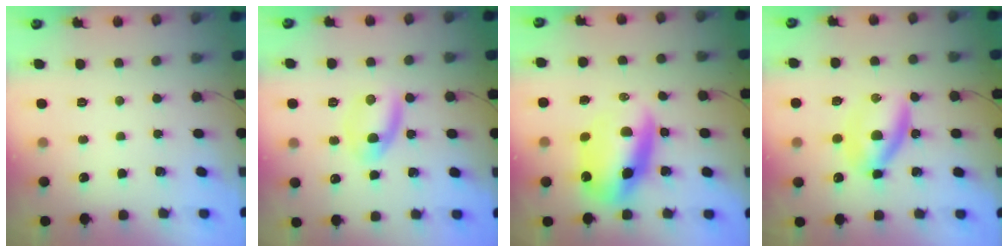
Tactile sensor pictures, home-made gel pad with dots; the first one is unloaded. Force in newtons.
{"total": 5.6, "press": 5.4, "slide": 1.5}
{"total": 12.5, "press": 12.1, "slide": 3.5}
{"total": 6.1, "press": 6.1, "slide": 0.7}